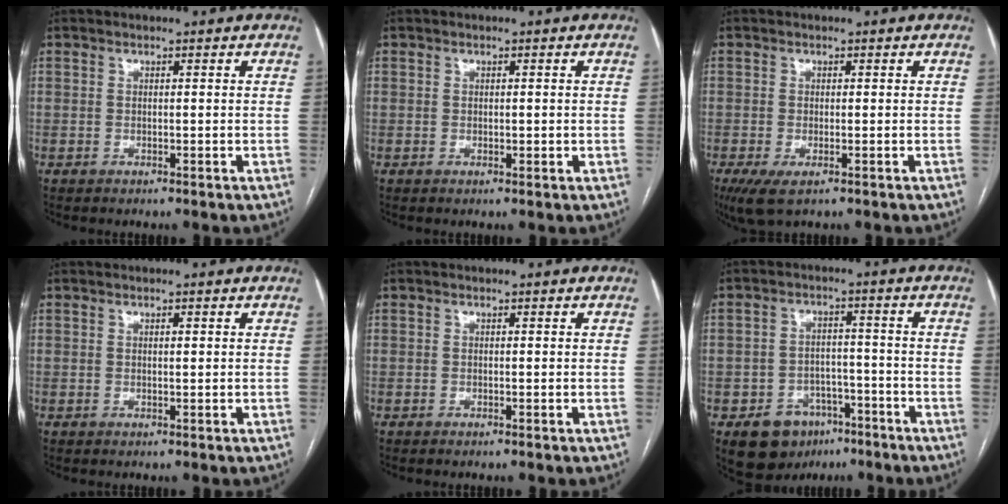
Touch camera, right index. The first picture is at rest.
{"total": 1.0, "force": [0.0, 0.6, 0.8], "torque": [-0.011, -0.001, 0.002]}
{"total": 4.2, "force": [-2.3, 1.3, 3.3], "torque": [-0.064, -0.013, -0.033]}
{"total": 0.6, "force": [0.2, 0.1, 0.5], "torque": [-0.011, 0.000, 0.004]}
{"total": 0.0}
{"total": 7.9, "force": [-4.6, 5.8, 2.9], "torque": [-0.050, 0.013, -0.062]}